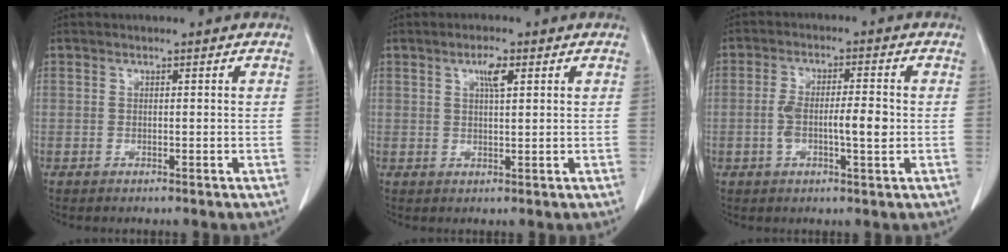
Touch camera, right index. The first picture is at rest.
{"total": 2.8, "force": [1.3, 0.5, 2.5], "torque": [-0.047, 0.000, 0.022]}
{"total": 6.4, "force": [-0.7, 1.5, 6.2], "torque": [-0.115, 0.011, -0.010]}